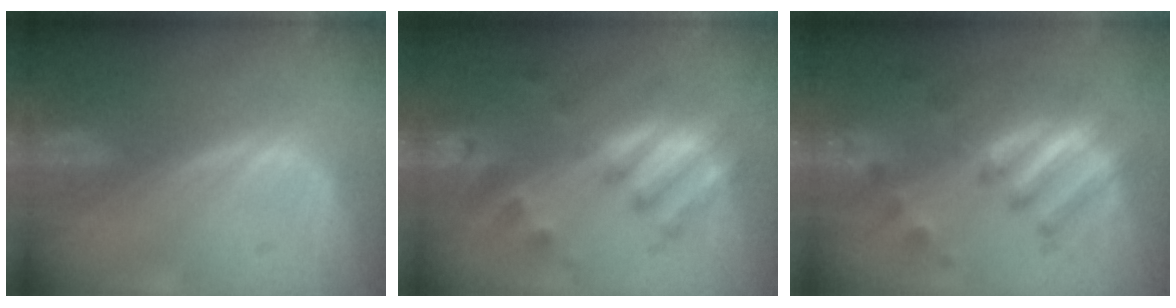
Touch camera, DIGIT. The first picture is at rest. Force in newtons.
{"total": 8.0, "press": 7.7, "slide": 2.3}
{"total": 8.0, "press": 7.9, "slide": 1.3}